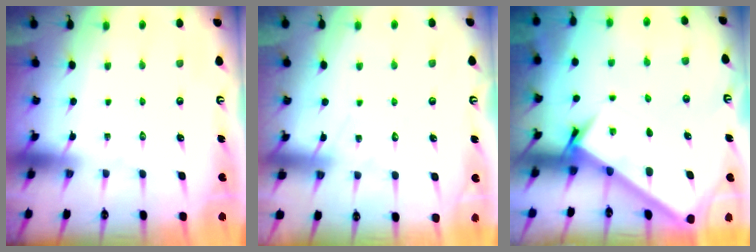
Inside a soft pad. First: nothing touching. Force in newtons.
{"total": 5.2, "press": 5.2, "slide": 0.4}
{"total": 2.8, "press": 2.7, "slide": 0.3}